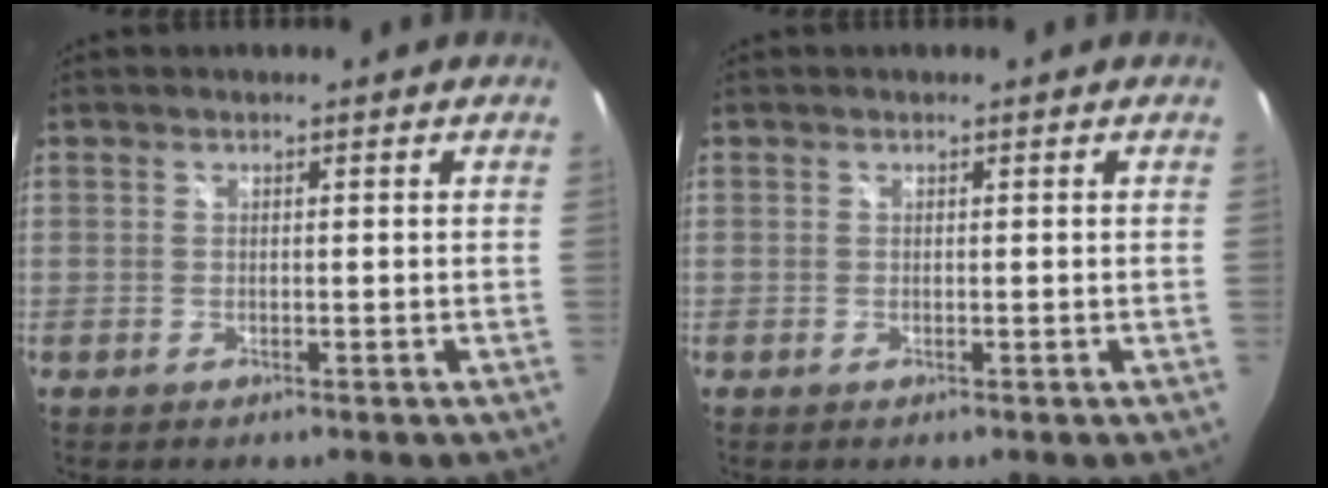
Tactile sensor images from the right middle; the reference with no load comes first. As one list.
[{"total": 0.0}]